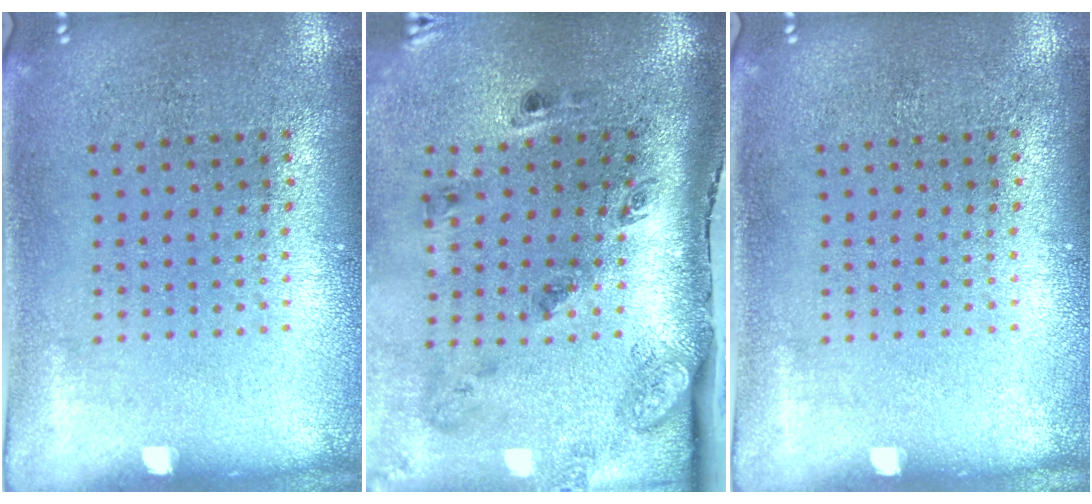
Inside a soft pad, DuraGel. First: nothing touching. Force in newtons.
{"total": 2.9, "press": 1.8, "slide": 2.3}
{"total": 0.0}